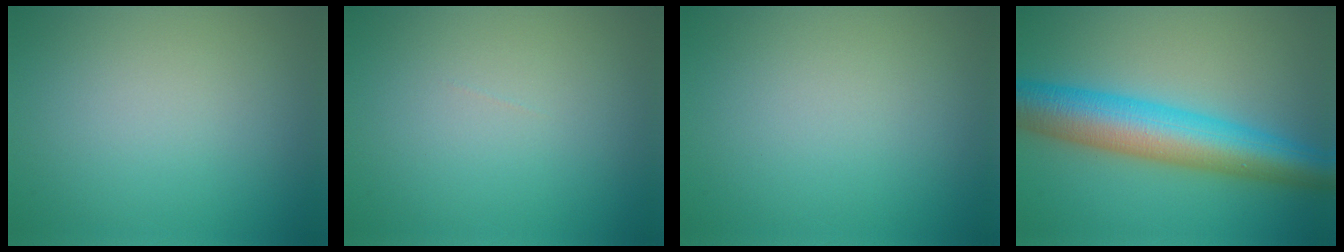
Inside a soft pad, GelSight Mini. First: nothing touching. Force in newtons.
{"total": 0.0}
{"total": 0.0}
{"total": 9.5, "press": 9.5, "slide": 0.1}